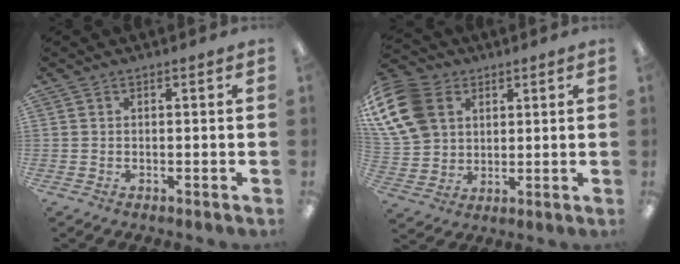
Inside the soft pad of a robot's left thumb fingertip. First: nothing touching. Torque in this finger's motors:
{"motor_torque": [2.15, 2.23, 1.38, -1.39, 0.60]}